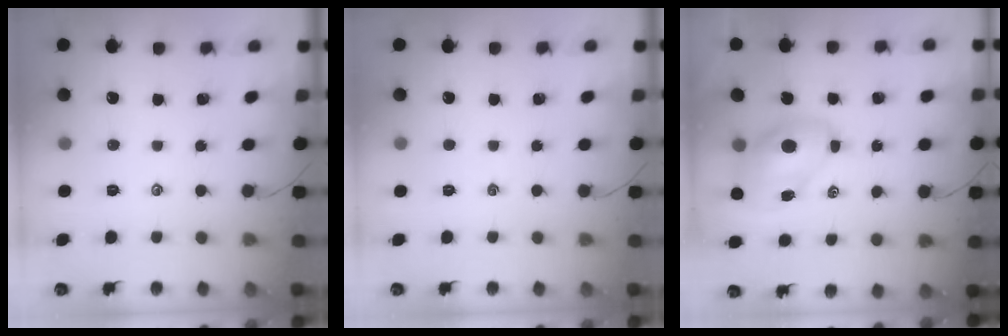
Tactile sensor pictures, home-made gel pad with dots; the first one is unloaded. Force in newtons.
{"total": 0.0}
{"total": 8.5, "press": 8.2, "slide": 2.1}